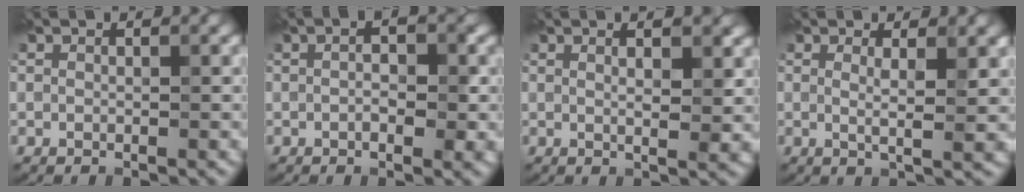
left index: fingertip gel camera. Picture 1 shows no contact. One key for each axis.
{"total": 3.0, "fx": -0.1, "fy": 1.3, "fz": 2.6, "tx": -0.013, "ty": -0.005, "tz": -0.013}
{"total": 4.3, "fx": 1.6, "fy": 1.5, "fz": 3.7, "tx": -0.031, "ty": 0.011, "tz": 0.006}
{"total": 2.9, "fx": 0.8, "fy": 0.6, "fz": 2.7, "tx": -0.039, "ty": -0.007, "tz": 0.009}